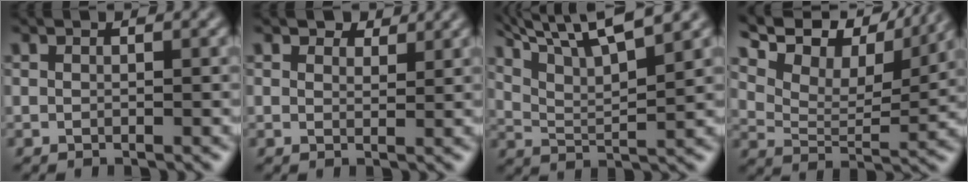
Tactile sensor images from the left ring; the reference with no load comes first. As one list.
[{"total": 2.9, "force": [2.4, 1.2, 1.0], "torque": [-0.024, 0.014, 0.021]}, {"total": 10.7, "force": [7.2, 3.0, 7.4], "torque": [-0.142, 0.035, 0.104]}, {"total": 12.1, "force": [8.2, 5.0, 7.3], "torque": [-0.172, 0.046, 0.131]}]